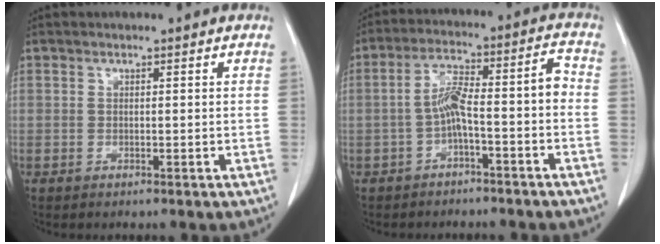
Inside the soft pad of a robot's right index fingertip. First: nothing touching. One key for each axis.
{"total": 8.3, "fx": -2.5, "fy": 1.2, "fz": 7.8, "tx": -0.137, "ty": 0.044, "tz": -0.041}